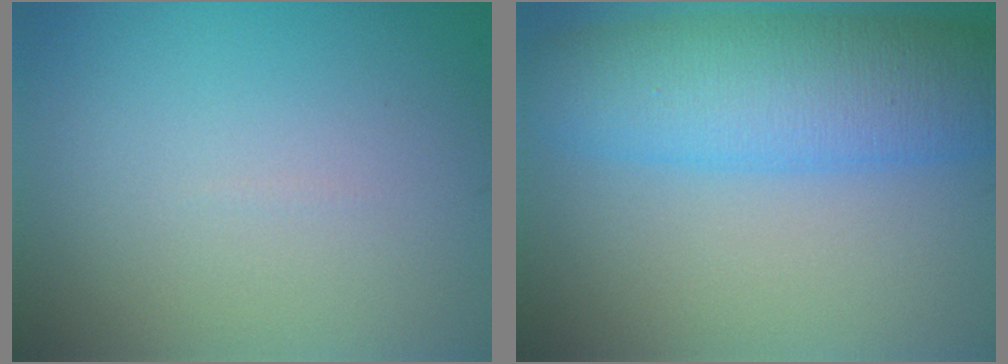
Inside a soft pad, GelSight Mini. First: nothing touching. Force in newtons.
{"total": 8.8, "press": 8.8, "slide": 0.2}